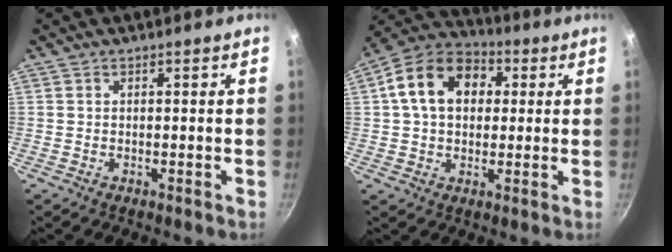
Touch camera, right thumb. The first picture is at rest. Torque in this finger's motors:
{"motor_torque": [1.22, 2.12, 0.71, -0.31, 0.27]}